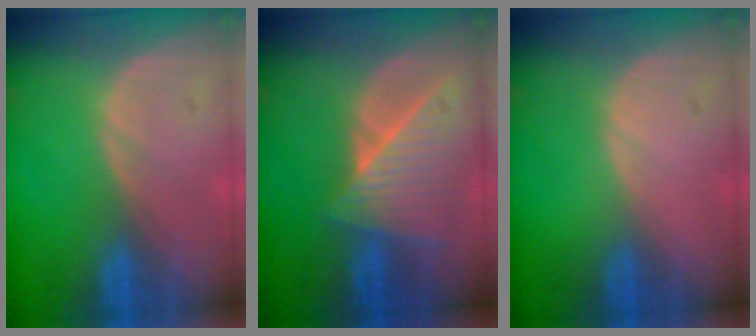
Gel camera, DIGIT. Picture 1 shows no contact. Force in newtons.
{"total": 7.7, "press": 7.3, "slide": 2.5}
{"total": 0.0}